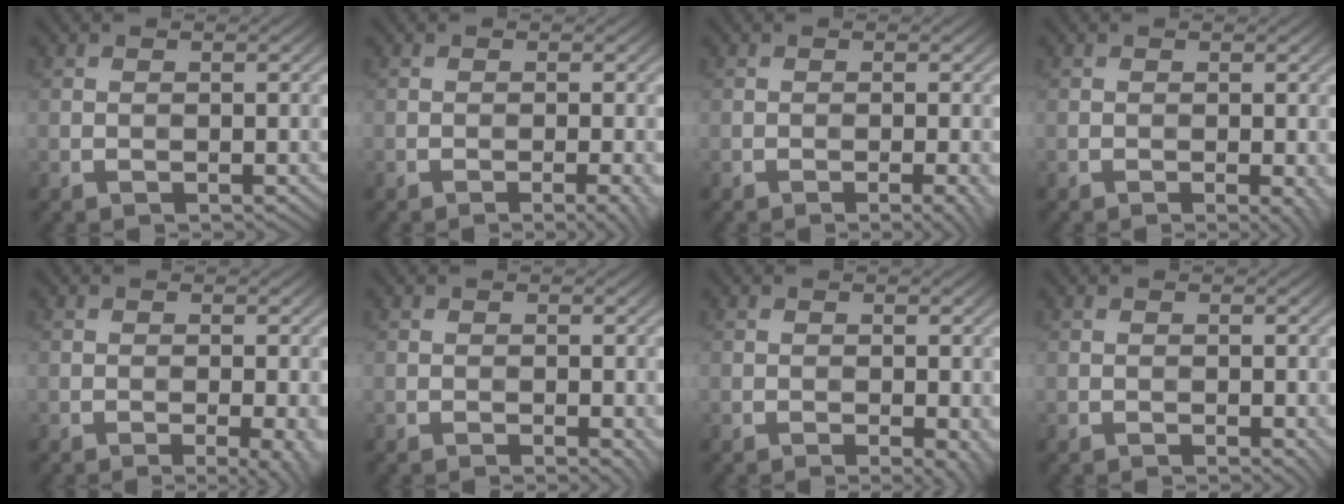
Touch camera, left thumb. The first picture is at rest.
{"total": 2.2, "force": [-0.9, 0.4, 2.0], "torque": [-0.024, 0.003, -0.017]}
{"total": 1.9, "force": [-0.8, 0.3, 1.8], "torque": [-0.022, 0.003, -0.014]}
{"total": 1.5, "force": [-0.4, 0.3, 1.4], "torque": [-0.019, -0.004, -0.008]}
{"total": 2.8, "force": [-0.8, 0.5, 2.6], "torque": [-0.036, -0.001, -0.014]}
{"total": 1.2, "force": [-0.3, 0.4, 1.1], "torque": [-0.016, -0.006, -0.004]}
{"total": 2.0, "force": [-0.6, 0.6, 1.8], "torque": [-0.023, -0.006, -0.007]}
{"total": 0.9, "force": [-0.2, 0.5, 0.8], "torque": [-0.012, -0.006, -0.003]}